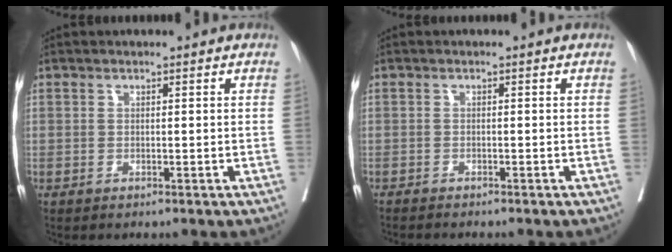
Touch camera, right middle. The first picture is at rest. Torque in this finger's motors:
{"motor_torque": [0.58, -0.54, 0.09, 0.00]}